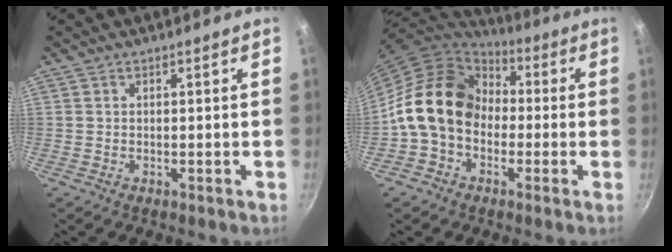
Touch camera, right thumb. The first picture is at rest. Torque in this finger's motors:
{"motor_torque": [2.38, 2.63, 1.36, -1.28, 0.19]}